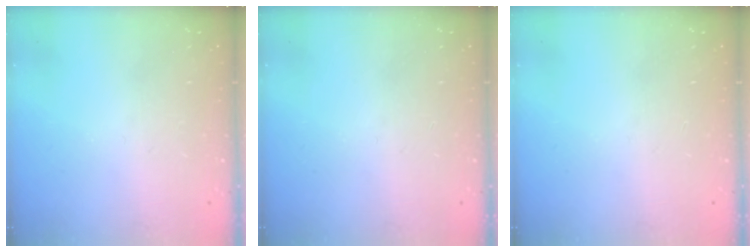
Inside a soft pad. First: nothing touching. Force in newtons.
{"total": 0.0}
{"total": 0.0}